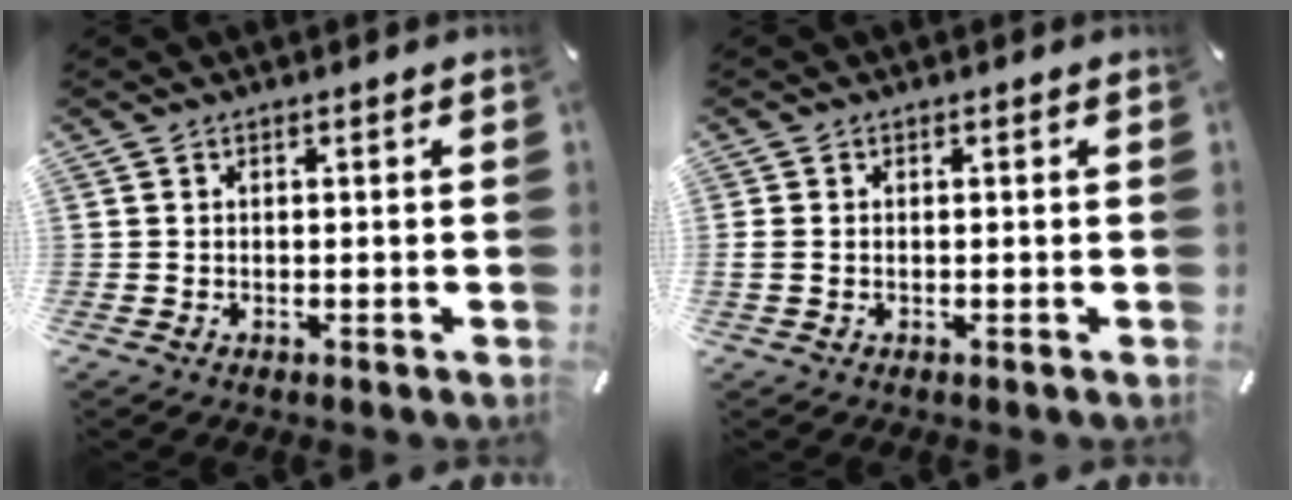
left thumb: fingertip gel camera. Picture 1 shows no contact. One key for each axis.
{"total": 0.9, "fx": -0.1, "fy": 0.6, "fz": 0.6, "tx": -0.013, "ty": 0.002, "tz": -0.003}